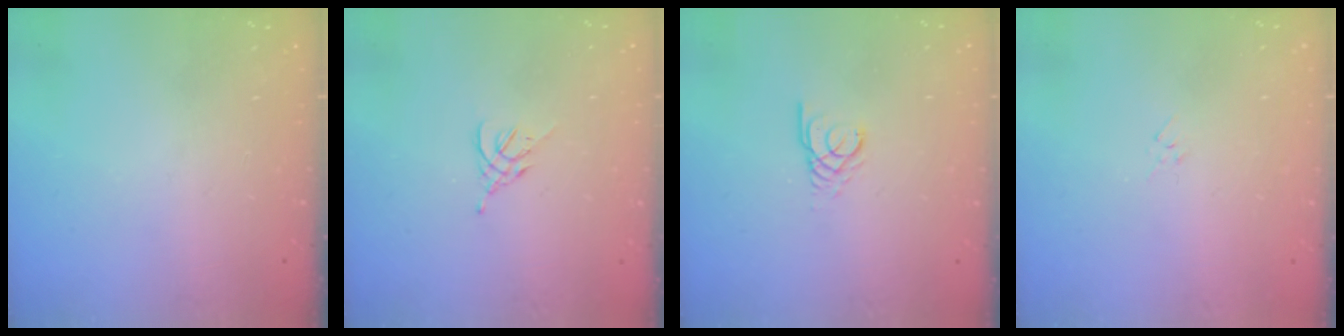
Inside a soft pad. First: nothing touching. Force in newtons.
{"total": 2.6, "press": 2.5, "slide": 0.7}
{"total": 2.7, "press": 2.7, "slide": 0.1}
{"total": 2.9, "press": 2.9, "slide": 0.6}